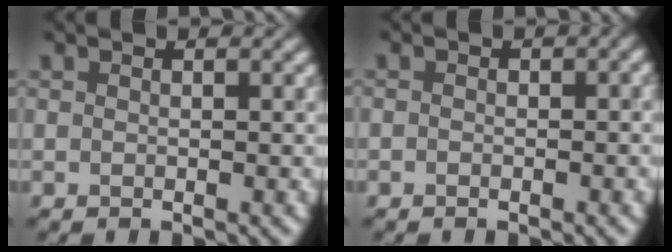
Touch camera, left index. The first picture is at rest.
{"total": 1.3, "force": [-0.4, 0.9, 0.8], "torque": [-0.008, -0.003, -0.007]}